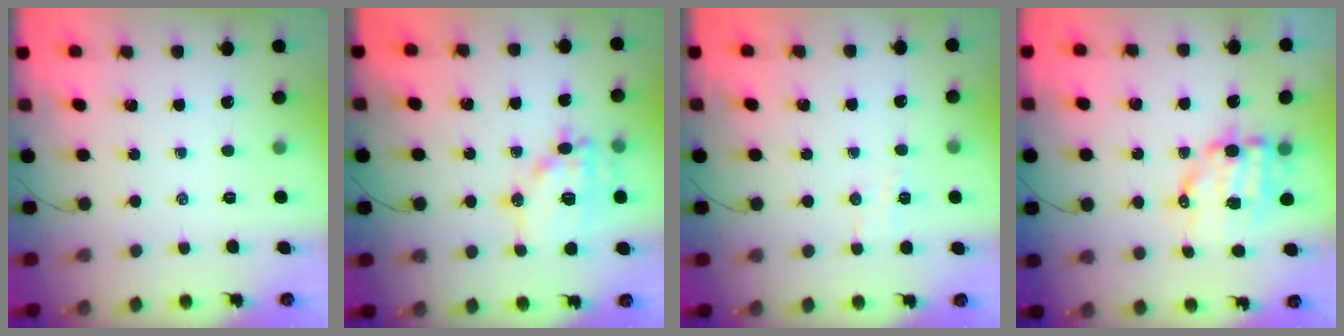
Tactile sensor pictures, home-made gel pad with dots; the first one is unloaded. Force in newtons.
{"total": 15.0, "press": 14.7, "slide": 2.7}
{"total": 4.7, "press": 4.5, "slide": 1.3}
{"total": 10.1, "press": 9.9, "slide": 2.2}